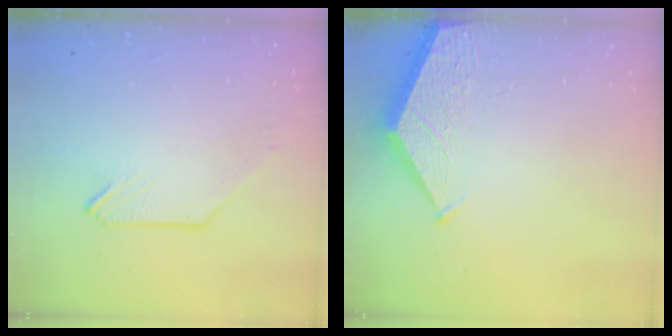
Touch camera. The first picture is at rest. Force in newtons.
{"total": 2.1, "press": 2.1, "slide": 0.2}